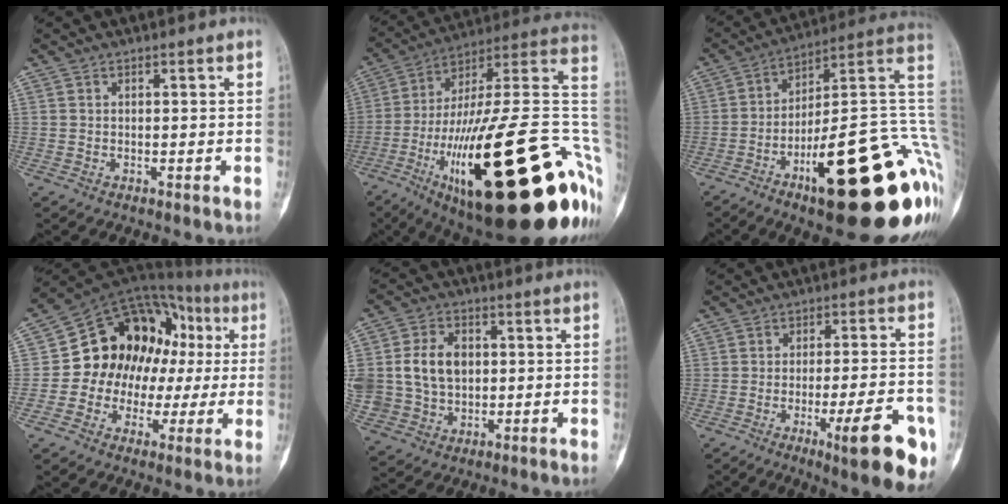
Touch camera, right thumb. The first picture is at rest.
{"total": 43.4, "force": [-11.1, 12.4, 40.1], "torque": [-0.526, 0.060, -0.177]}
{"total": 30.9, "force": [-8.7, 8.3, 28.4], "torque": [-0.292, 0.065, -0.124]}
{"total": 19.1, "force": [0.9, 14.7, 12.1], "torque": [-0.110, 0.063, 0.019]}
{"total": 12.6, "force": [0.9, 9.8, 7.9], "torque": [-0.134, 0.012, 0.027]}
{"total": 15.0, "force": [-6.5, 2.9, 13.2], "torque": [-0.155, 0.014, -0.084]}